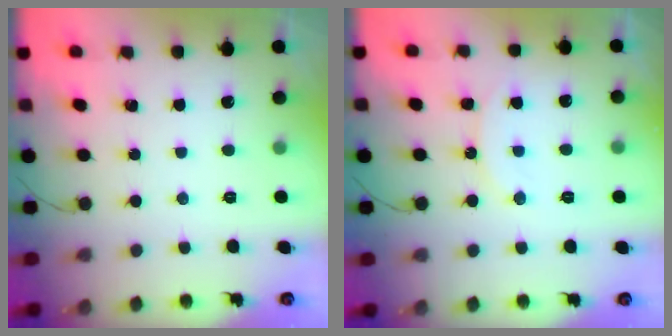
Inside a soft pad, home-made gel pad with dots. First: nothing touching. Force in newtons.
{"total": 8.4, "press": 8.3, "slide": 0.8}